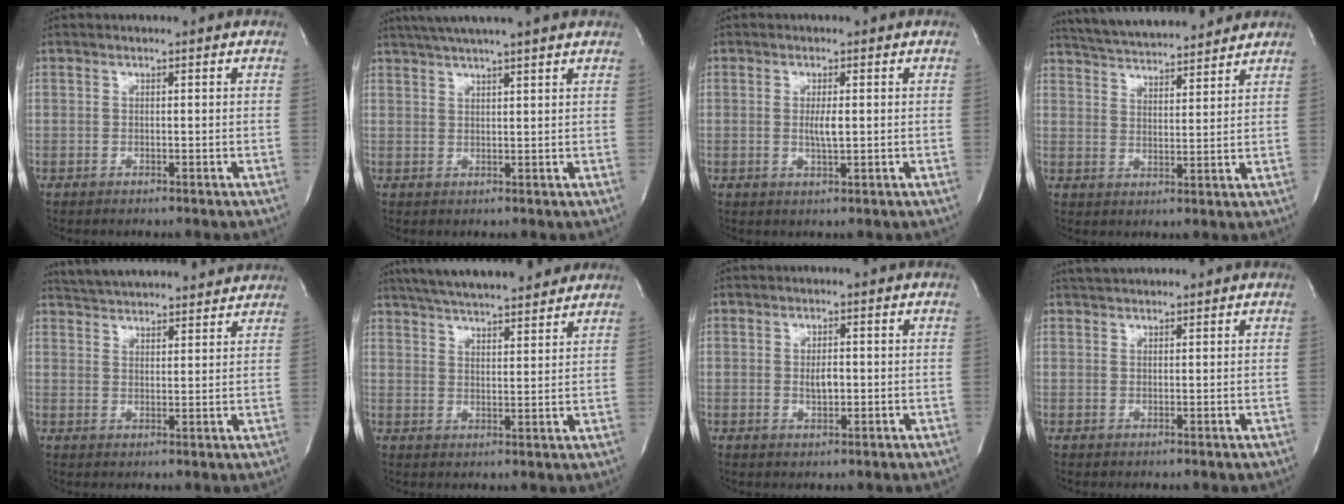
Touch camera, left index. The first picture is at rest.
{"total": 10.0, "force": [8.4, -0.5, 5.4], "torque": [-0.094, 0.035, 0.113]}
{"total": 2.4, "force": [0.1, 0.3, 2.4], "torque": [-0.049, -0.003, 0.003]}
{"total": 15.4, "force": [14.2, 2.0, 5.5], "torque": [-0.099, 0.027, 0.220]}
{"total": 16.8, "force": [15.8, 2.6, 5.0], "torque": [-0.087, 0.031, 0.224]}
{"total": 18.5, "force": [16.2, 2.9, 8.4], "torque": [-0.146, 0.034, 0.238]}
{"total": 2.3, "force": [0.0, 0.9, 2.1], "torque": [-0.039, -0.001, 0.002]}
{"total": 3.0, "force": [2.9, 0.5, 0.8], "torque": [-0.017, 0.024, 0.052]}